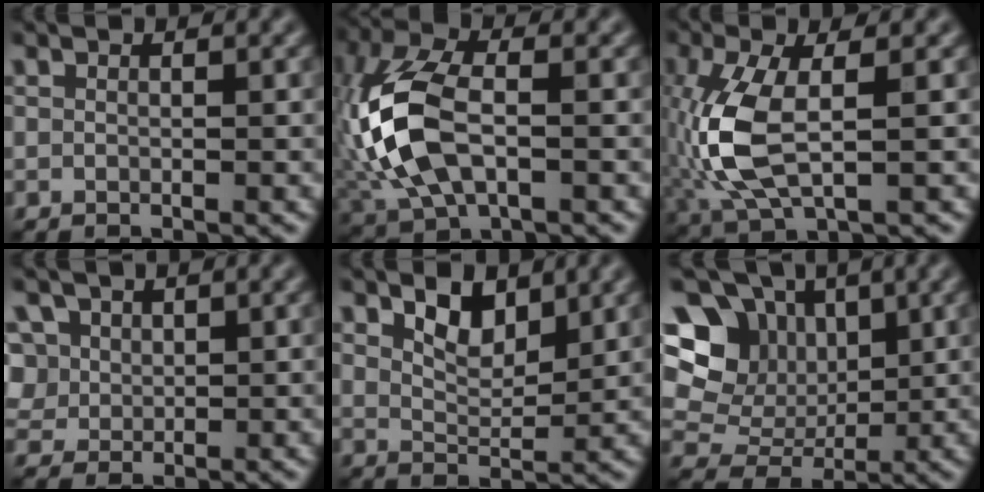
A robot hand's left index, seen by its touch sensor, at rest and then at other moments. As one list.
[{"total": 10.2, "force": [-1.1, 5.8, 8.3], "torque": [-0.202, 0.009, -0.030]}, {"total": 7.2, "force": [-0.7, 3.0, 6.5], "torque": [-0.167, -0.002, -0.010]}, {"total": 4.7, "force": [2.1, 3.6, 2.2], "torque": [-0.070, 0.014, 0.043]}, {"total": 3.3, "force": [2.2, 1.5, 2.1], "torque": [-0.044, -0.004, 0.038]}, {"total": 11.9, "force": [4.6, 9.5, 5.5], "torque": [-0.114, 0.023, 0.085]}]